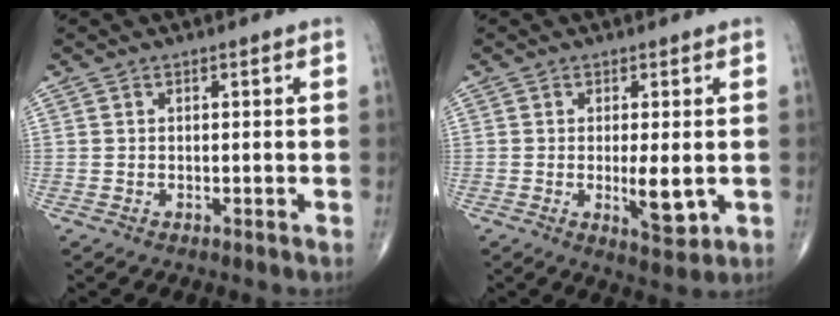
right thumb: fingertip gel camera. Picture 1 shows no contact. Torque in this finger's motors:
{"motor_torque": [2.61, 2.40, 1.31, -0.65, 0.45]}